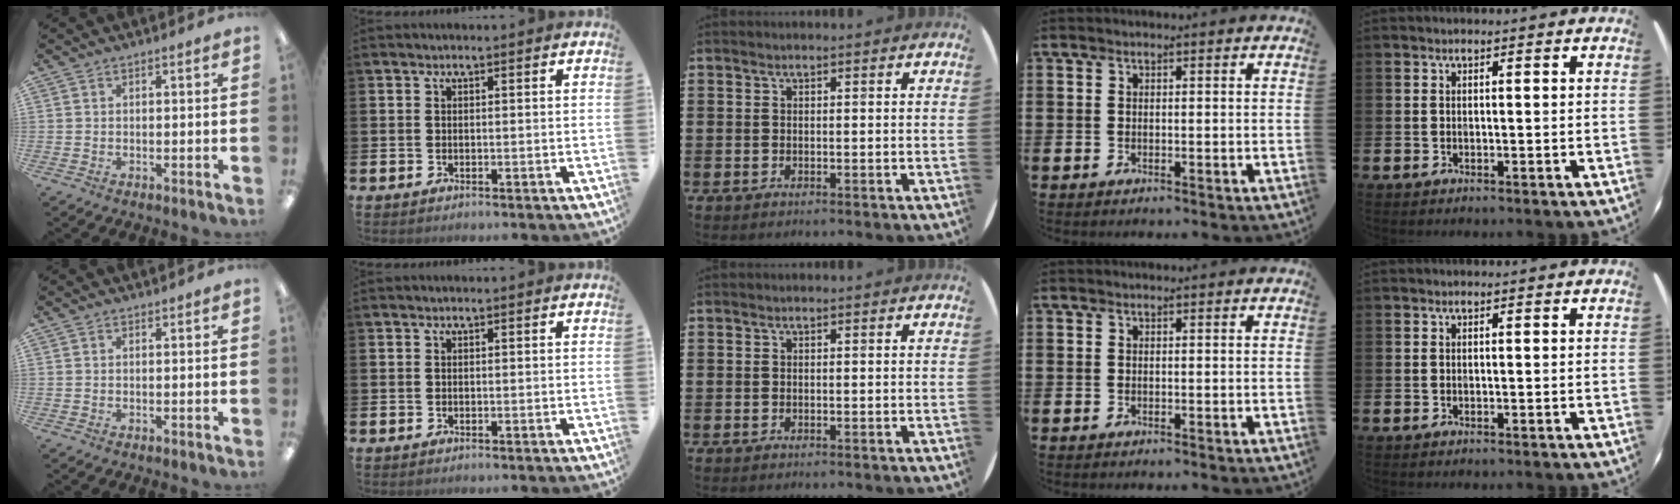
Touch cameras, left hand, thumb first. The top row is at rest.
{}